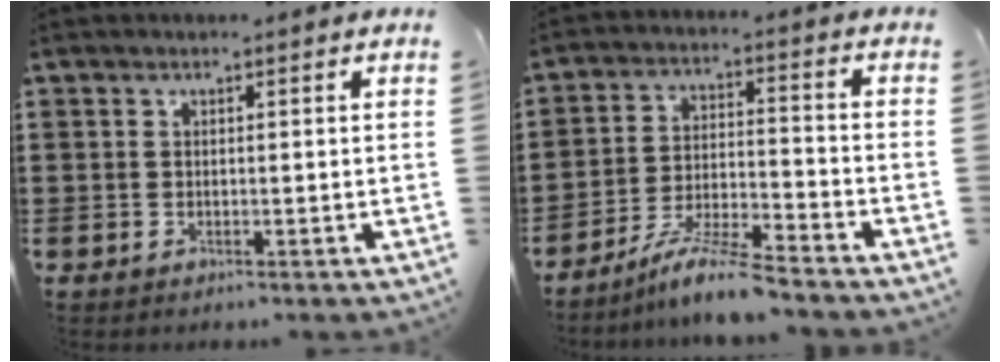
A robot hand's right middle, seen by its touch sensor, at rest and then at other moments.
{"total": 7.4, "force": [-6.6, -0.2, 3.4], "torque": [-0.070, -0.008, -0.129]}